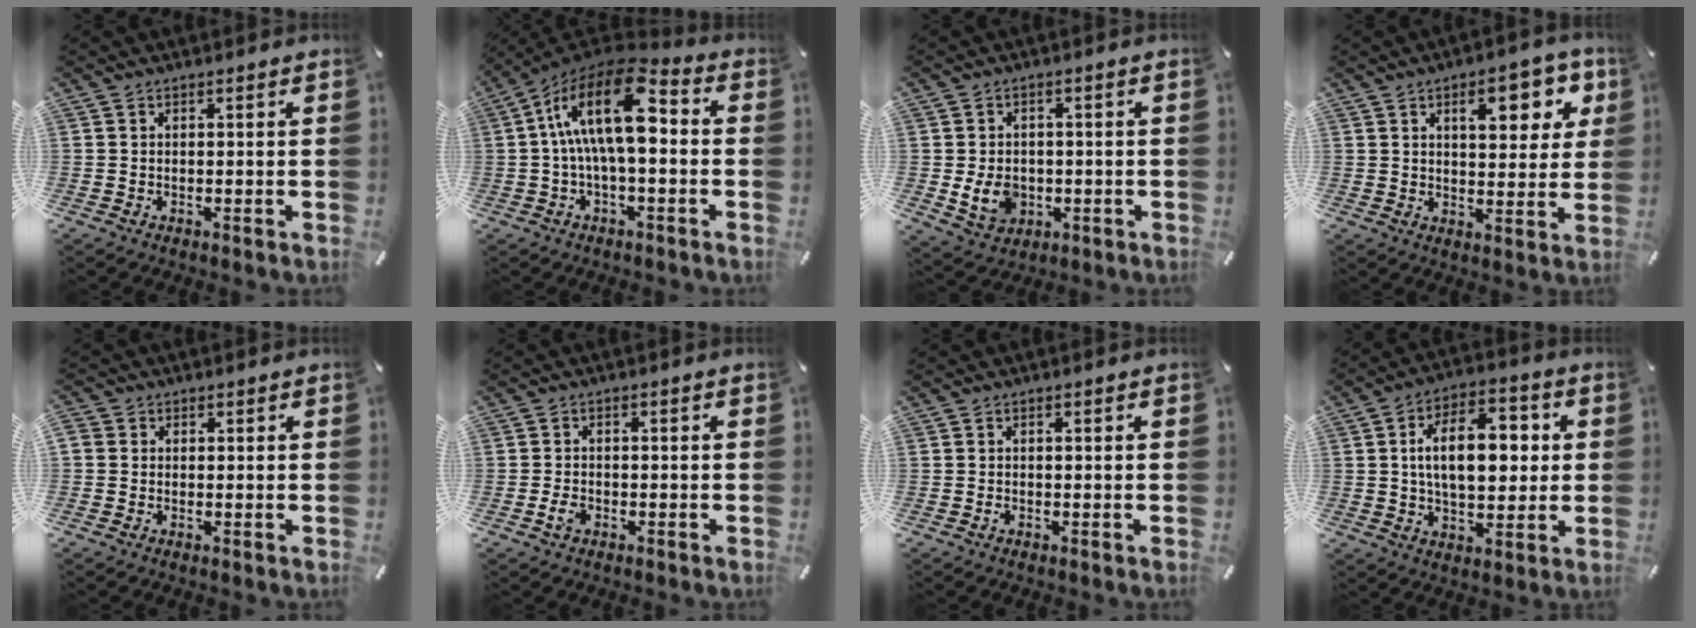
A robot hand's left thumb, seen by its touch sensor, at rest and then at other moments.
{"total": 17.6, "force": [2.4, 7.8, 15.6], "torque": [-0.293, -0.007, 0.040]}
{"total": 7.1, "force": [-1.0, 5.9, 3.8], "torque": [-0.079, 0.002, -0.019]}
{"total": 12.1, "force": [5.4, 5.9, 9.1], "torque": [-0.115, -0.013, 0.085]}
{"total": 1.5, "force": [-0.2, 1.5, 0.3], "torque": [-0.003, 0.006, -0.006]}
{"total": 2.4, "force": [-1.1, 1.5, 1.5], "torque": [-0.039, 0.002, -0.025]}
{"total": 0.6, "force": [-0.4, 0.3, 0.4], "torque": [-0.007, -0.001, -0.007]}
{"total": 15.0, "force": [1.7, 8.8, 12.1], "torque": [-0.199, 0.008, 0.025]}